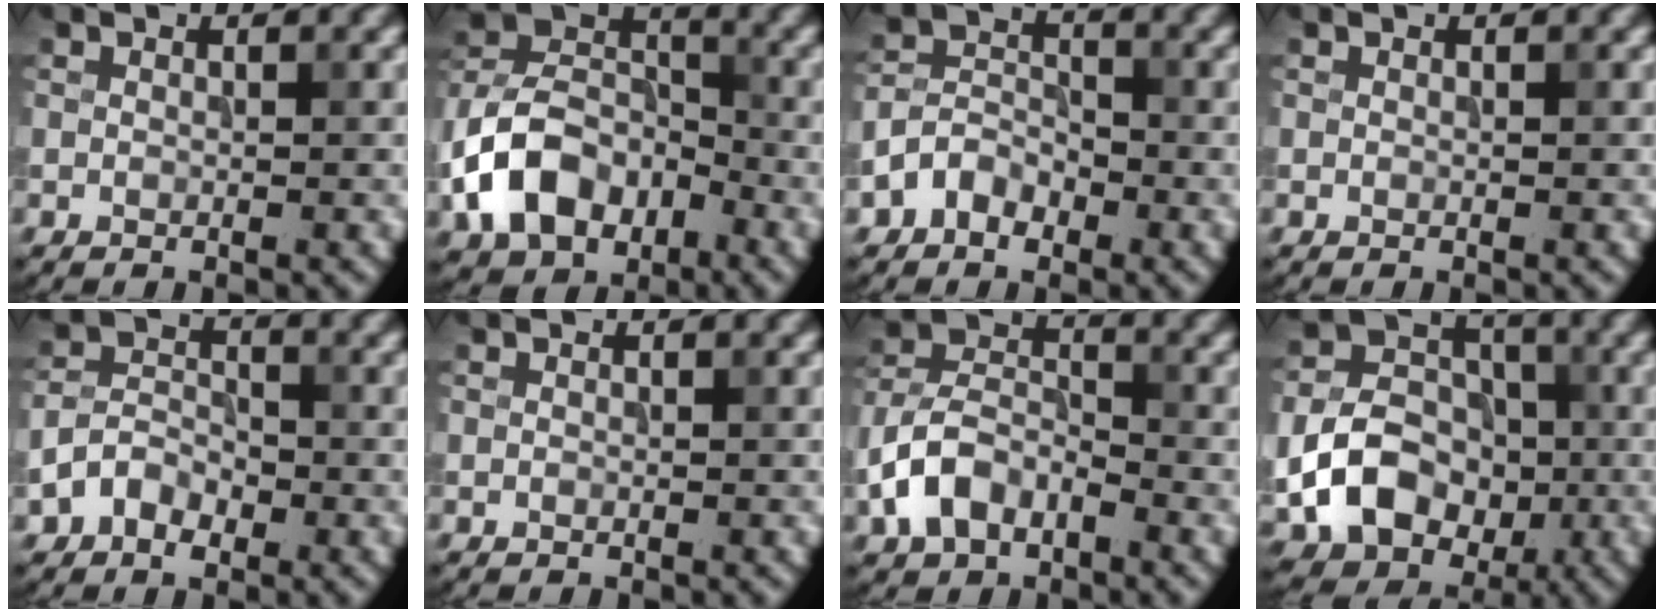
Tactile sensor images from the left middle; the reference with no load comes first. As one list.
[{"total": 8.4, "force": [-3.4, 5.9, 4.9], "torque": [-0.094, 0.008, -0.078]}, {"total": 3.4, "force": [-1.9, 2.4, 1.6], "torque": [-0.028, 0.009, -0.043]}, {"total": 0.0}, {"total": 3.7, "force": [-1.7, 2.5, 2.1], "torque": [-0.039, 0.006, -0.037]}, {"total": 0.0}, {"total": 5.3, "force": [-2.6, 3.3, 3.2], "torque": [-0.067, 0.008, -0.057]}, {"total": 8.8, "force": [-2.1, 6.8, 5.2], "torque": [-0.096, -0.006, -0.039]}]